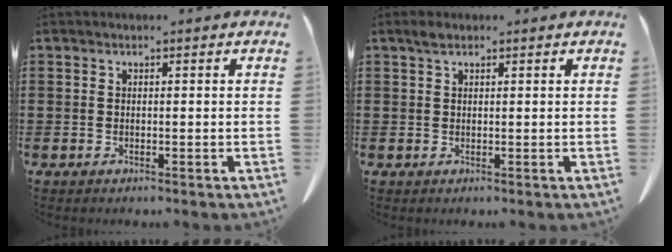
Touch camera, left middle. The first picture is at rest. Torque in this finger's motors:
{"motor_torque": [0.49, 0.32, -0.01, -0.01]}